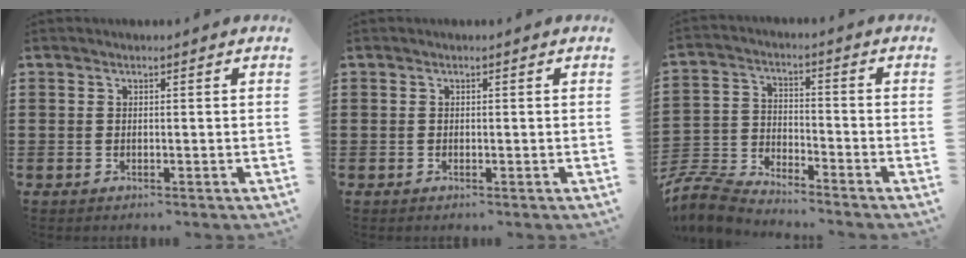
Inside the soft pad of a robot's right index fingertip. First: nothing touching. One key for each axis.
{"total": 0.0}
{"total": 6.5, "fx": -6.4, "fy": 0.7, "fz": 1.0, "tx": -0.048, "ty": -0.003, "tz": -0.135}